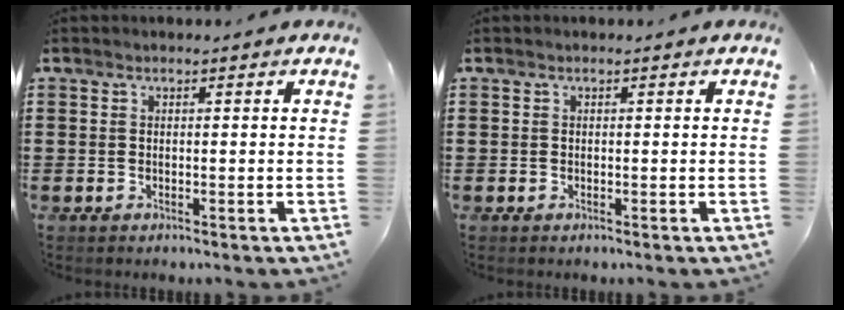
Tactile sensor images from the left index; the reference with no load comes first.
{"total": 0.0}